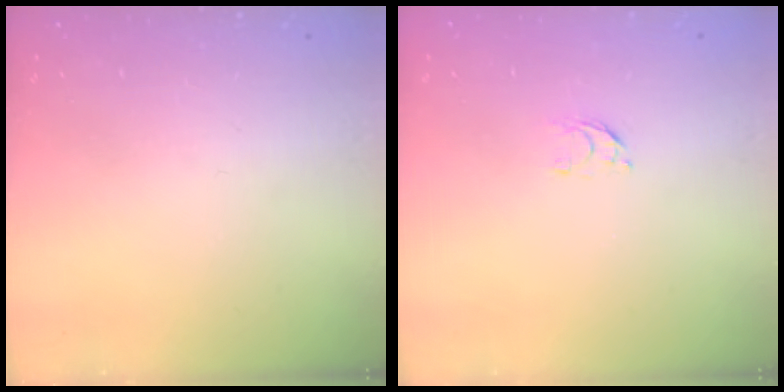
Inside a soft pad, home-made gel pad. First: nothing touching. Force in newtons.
{"total": 2.9, "press": 2.9, "slide": 0.2}